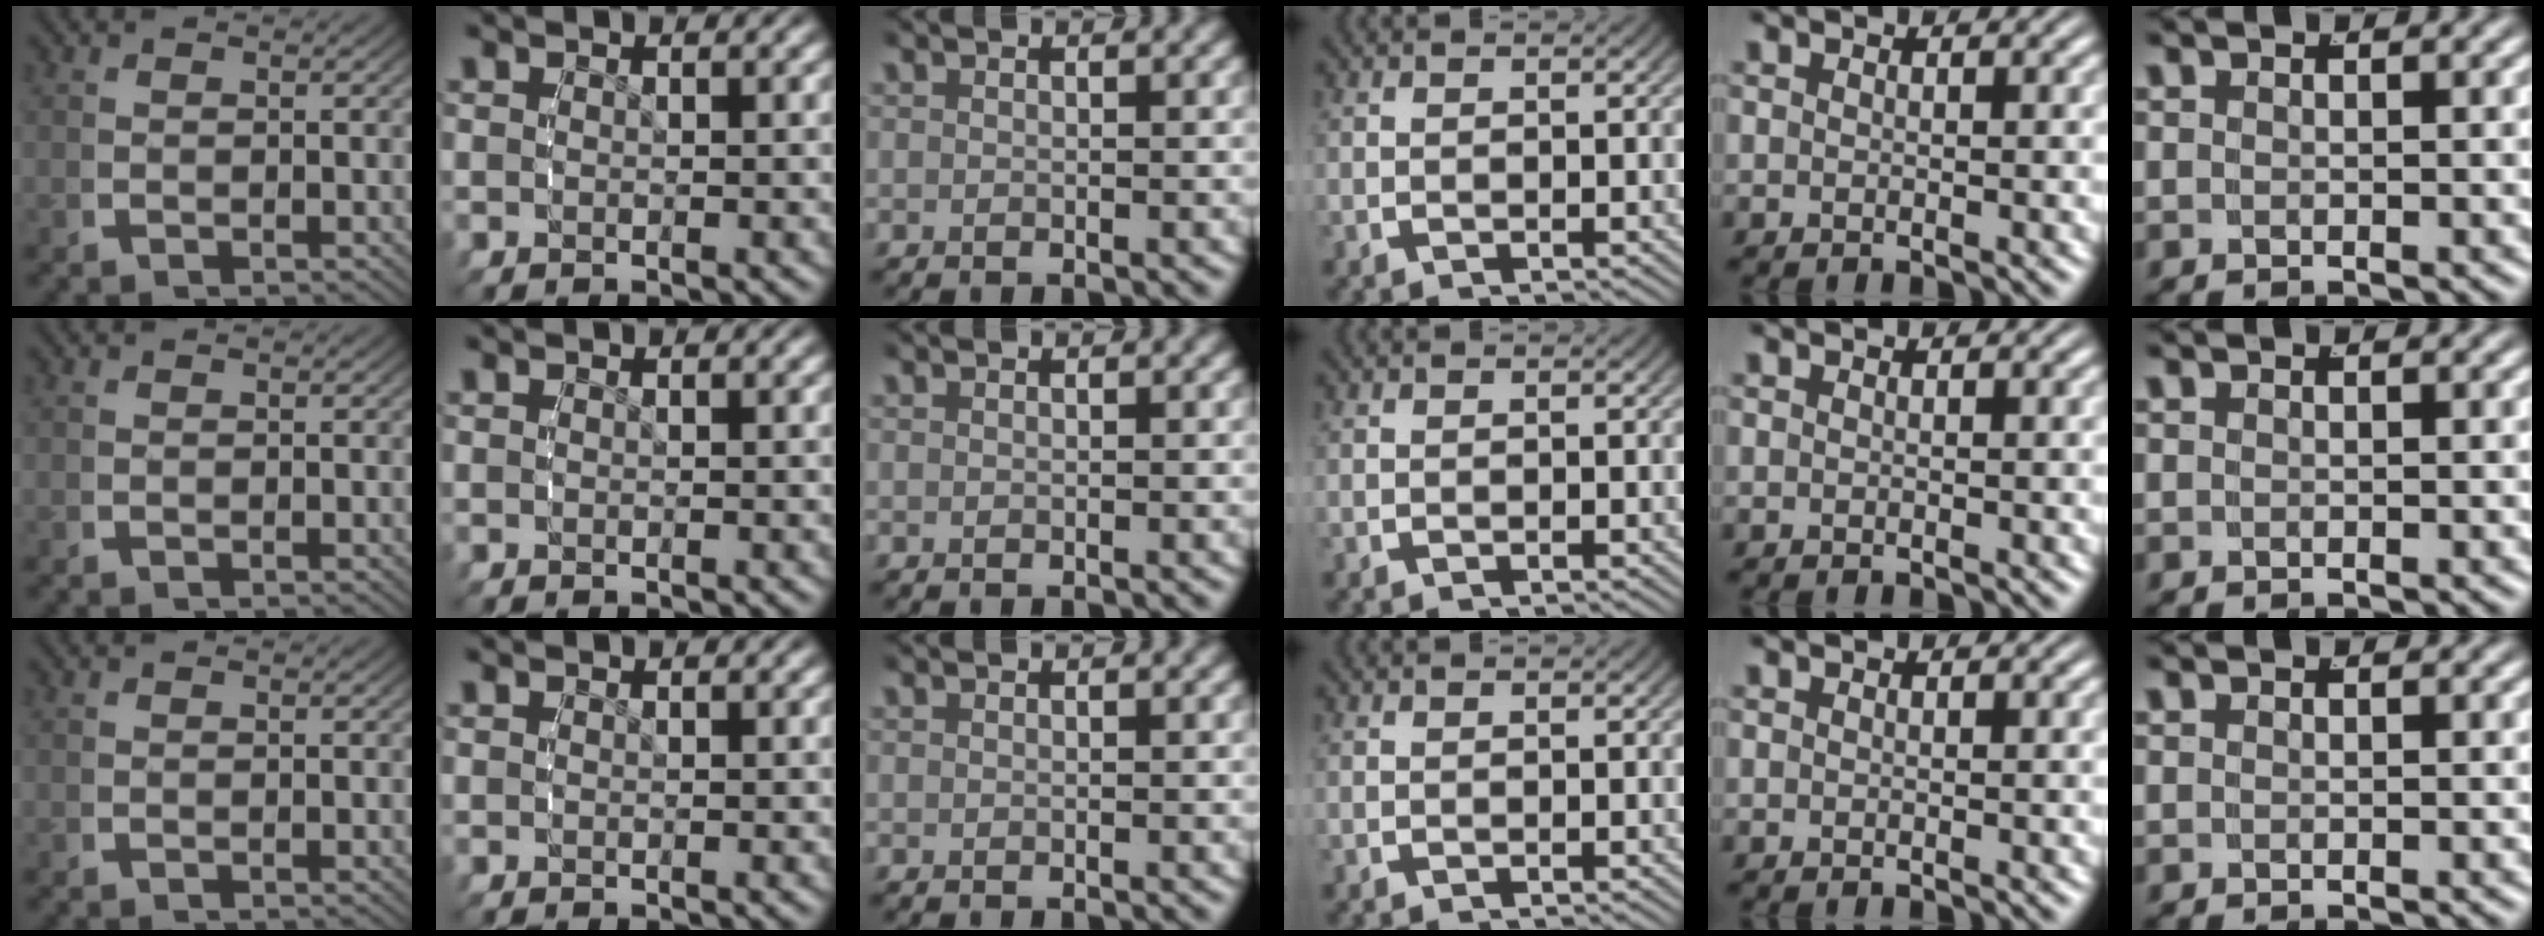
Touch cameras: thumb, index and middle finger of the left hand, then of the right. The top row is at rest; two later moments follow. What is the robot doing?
{"motion": "reach", "object": "backpack"}